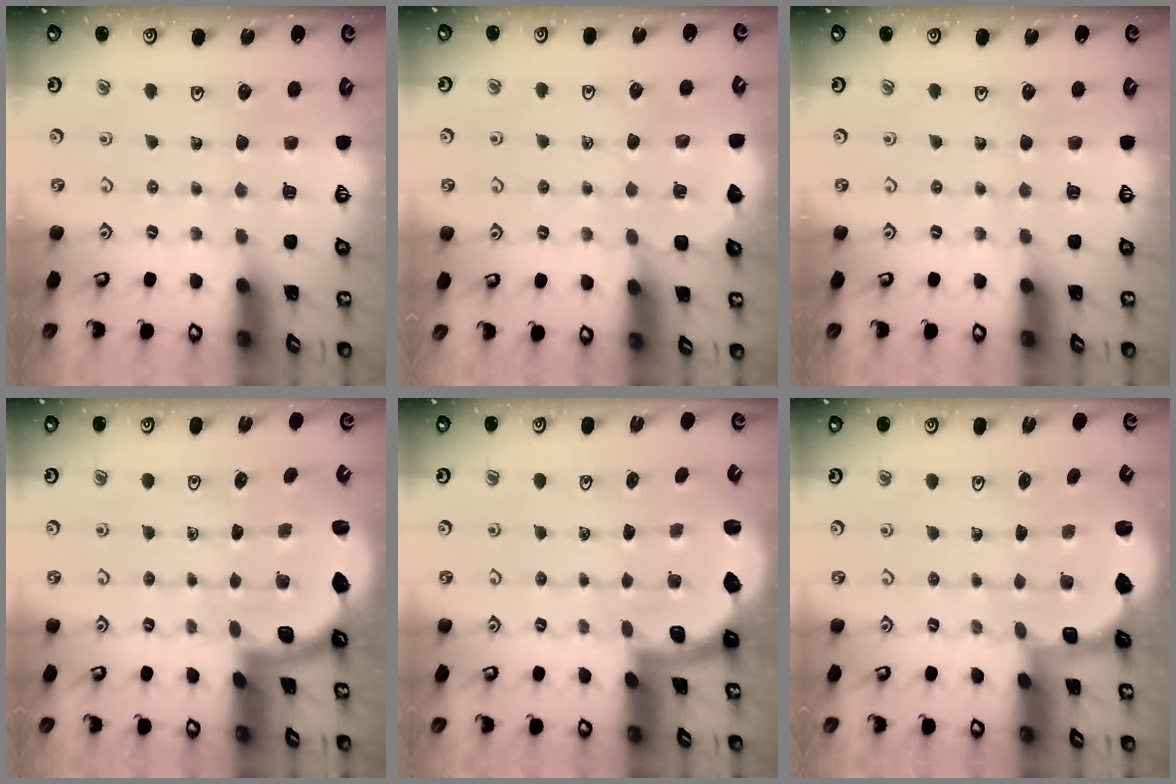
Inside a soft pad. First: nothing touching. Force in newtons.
{"total": 1.6, "press": 1.5, "slide": 0.2}
{"total": 0.0}
{"total": 1.8, "press": 1.8, "slide": 0.1}
{"total": 1.9, "press": 1.8, "slide": 0.5}
{"total": 2.7, "press": 2.1, "slide": 1.7}